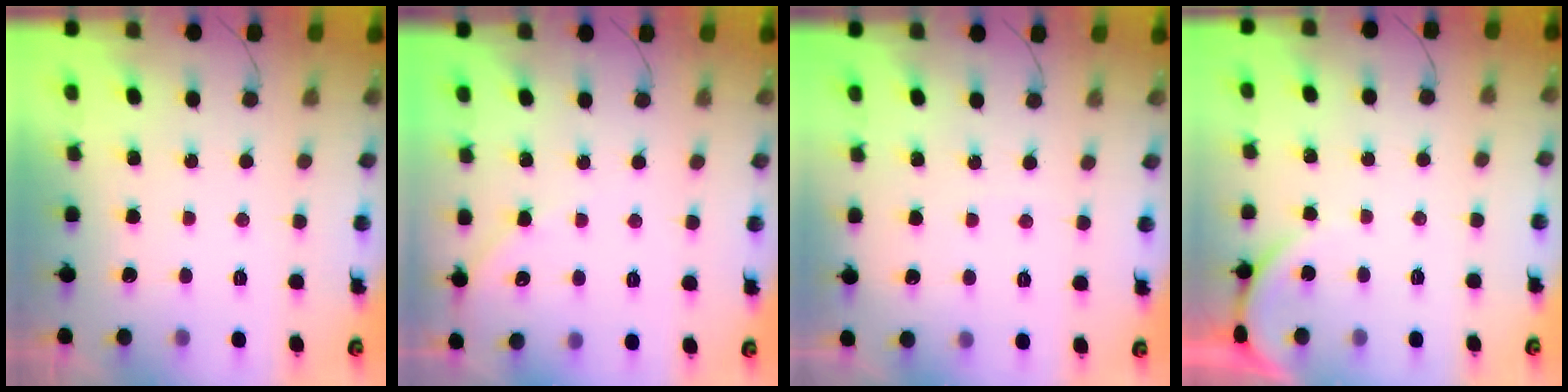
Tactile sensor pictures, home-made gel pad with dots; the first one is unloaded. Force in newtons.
{"total": 3.0, "press": 3.0, "slide": 0.6}
{"total": 1.7, "press": 1.7, "slide": 0.2}
{"total": 1.6, "press": 1.6, "slide": 0.4}